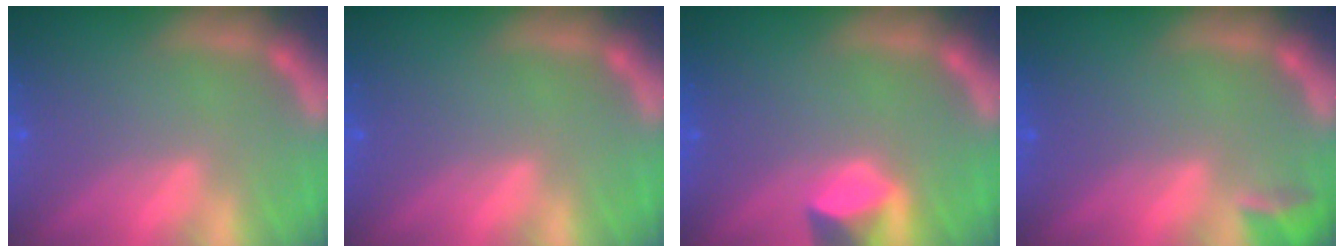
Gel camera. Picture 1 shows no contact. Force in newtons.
{"total": 0.0}
{"total": 3.0}
{"total": 1.9}